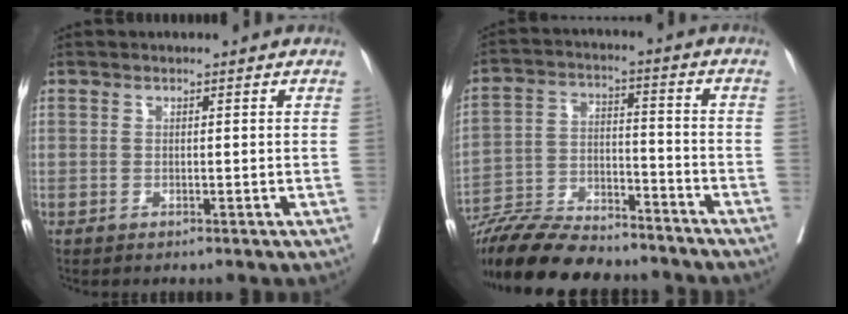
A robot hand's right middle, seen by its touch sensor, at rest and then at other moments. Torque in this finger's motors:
{"motor_torque": [1.07, -1.07, 0.27, 0.15]}